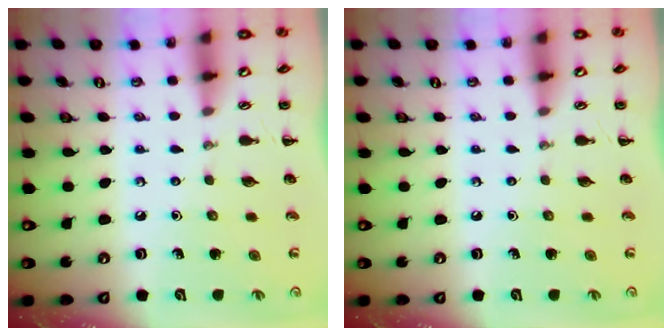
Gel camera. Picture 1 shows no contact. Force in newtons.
{"total": 0.0}